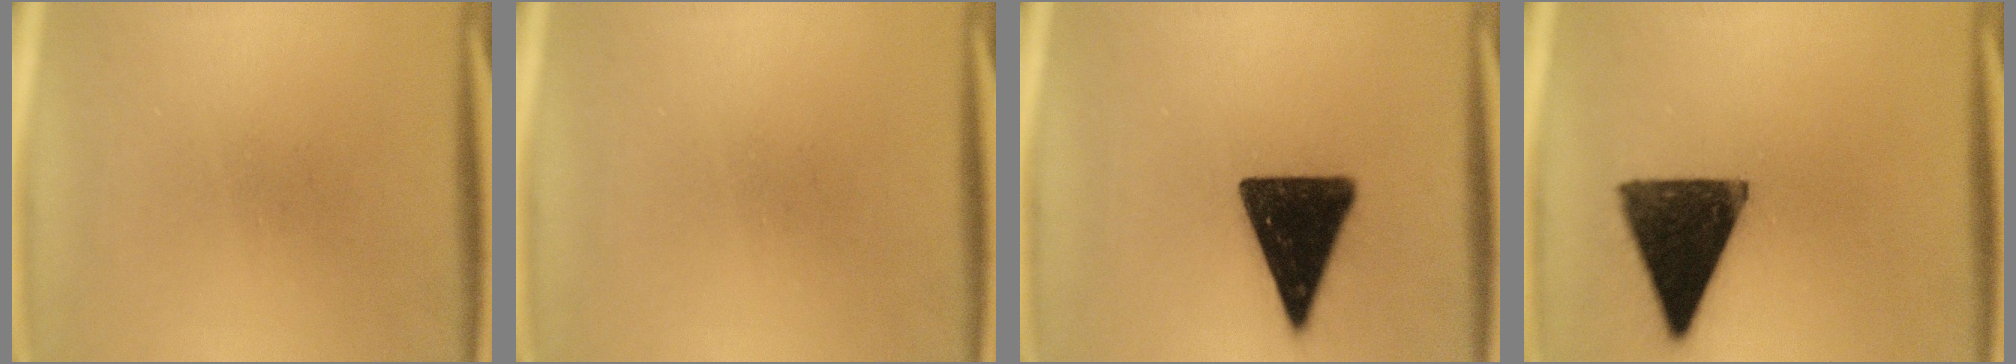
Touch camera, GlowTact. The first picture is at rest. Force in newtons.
{"total": 0.0}
{"total": 16.1}
{"total": 14.9}